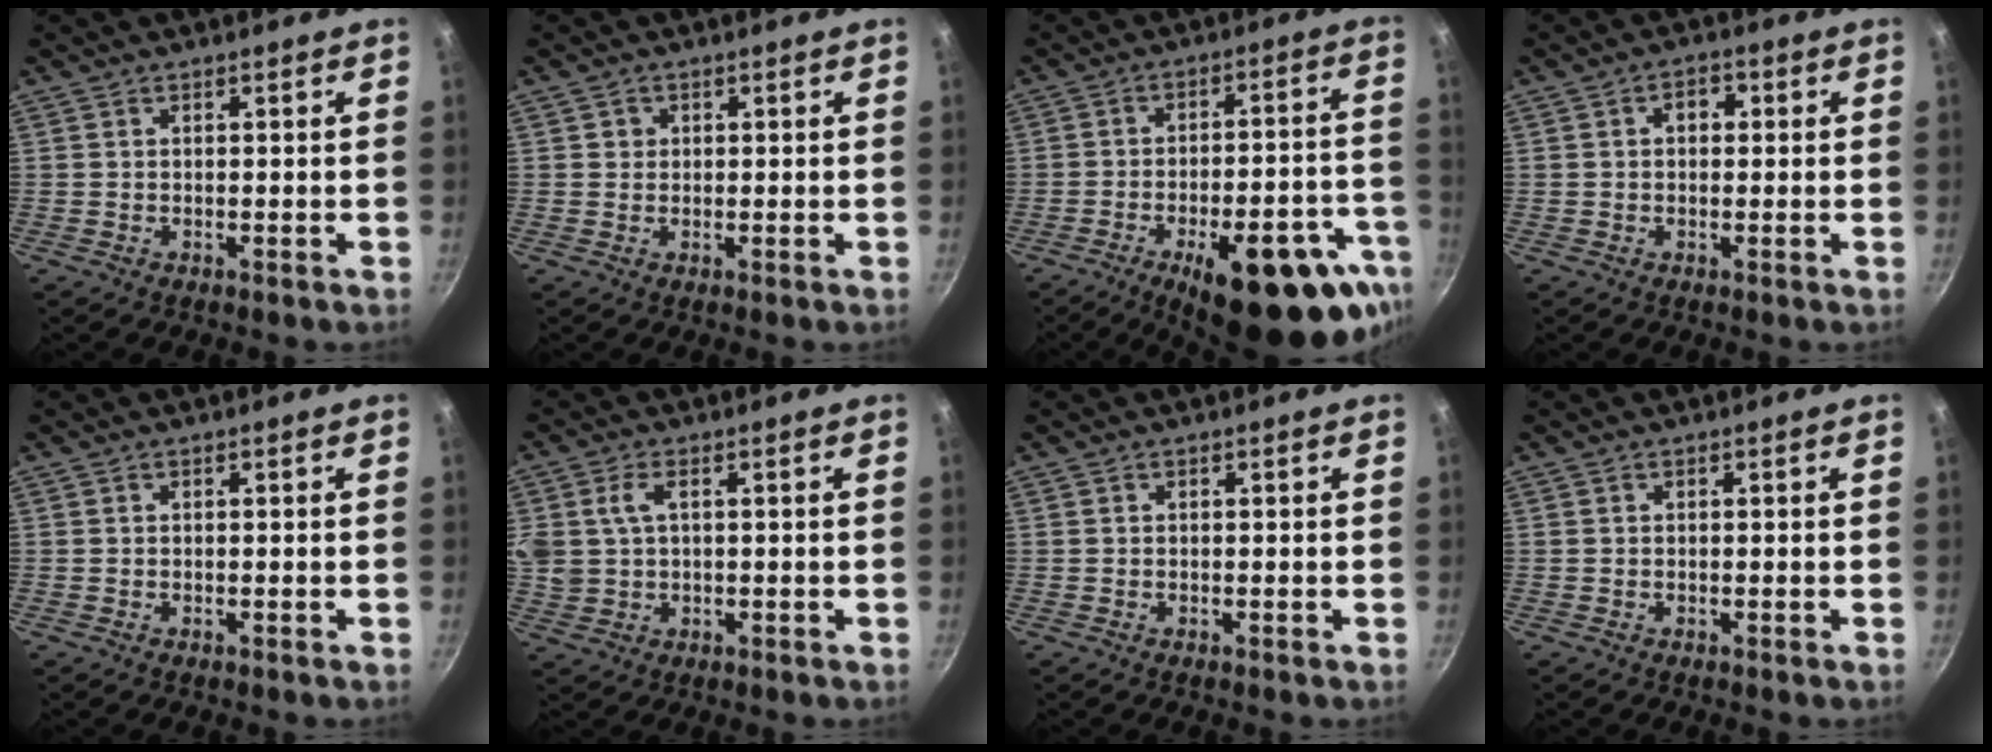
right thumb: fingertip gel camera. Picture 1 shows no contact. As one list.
[{"total": 1.4, "force": [0.3, 1.3, 0.2], "torque": [0.005, 0.002, 0.002]}, {"total": 23.7, "force": [-12.1, 9.1, 18.2], "torque": [-0.188, 0.044, -0.158]}, {"total": 3.4, "force": [0.6, 2.4, 2.3], "torque": [-0.017, 0.010, 0.004]}, {"total": 0.0}, {"total": 7.3, "force": [1.9, 4.8, 5.1], "torque": [-0.097, 0.005, 0.040]}, {"total": 0.0}, {"total": 0.0}]